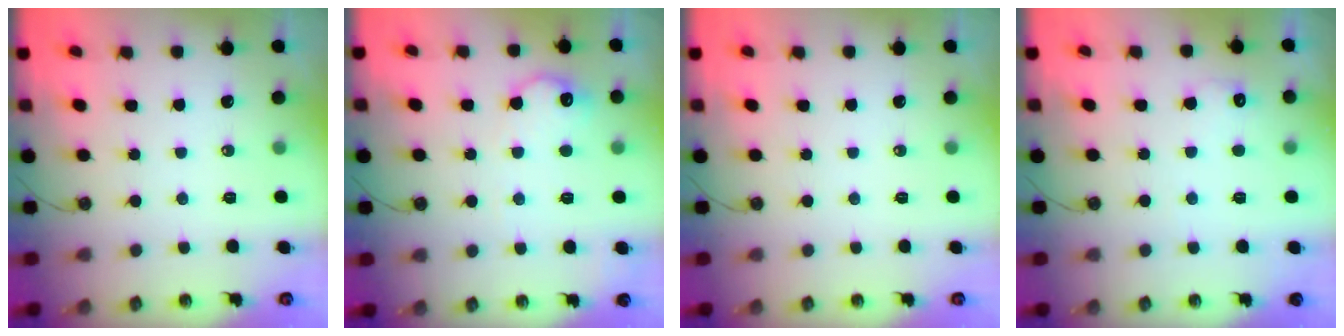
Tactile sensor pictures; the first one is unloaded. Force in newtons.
{"total": 12.4, "press": 12.4, "slide": 0.6}
{"total": 0.0}
{"total": 5.3, "press": 5.2, "slide": 1.1}